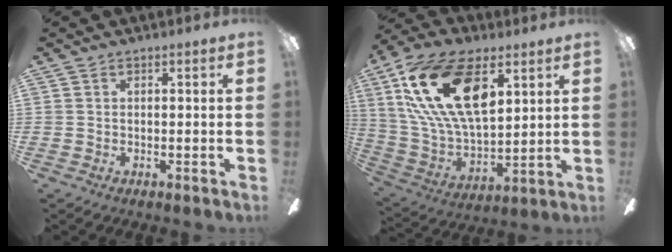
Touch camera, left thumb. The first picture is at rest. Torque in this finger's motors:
{"motor_torque": [2.65, 2.32, 2.40, -0.37, 0.64]}